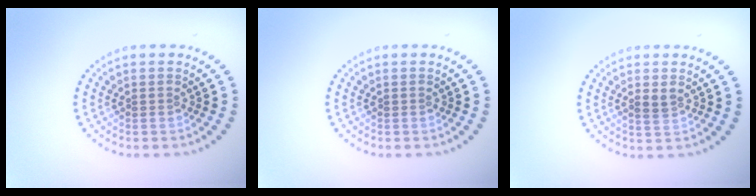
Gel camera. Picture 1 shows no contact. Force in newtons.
{"total": 0.0}
{"total": 1.1, "press": 1.1, "slide": 0.2}